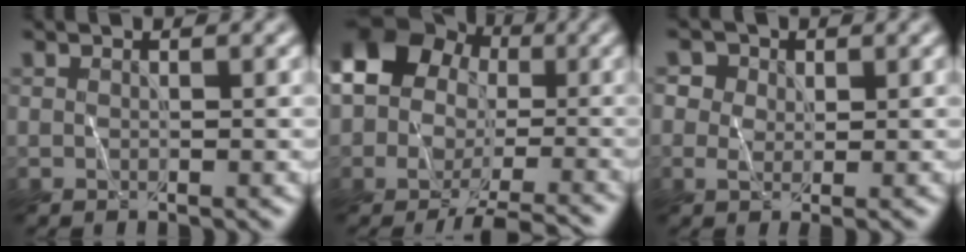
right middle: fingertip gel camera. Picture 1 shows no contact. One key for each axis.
{"total": 11.0, "fx": -2.4, "fy": 8.6, "fz": 6.4, "tx": -0.077, "ty": 0.015, "tz": -0.064}
{"total": 2.9, "fx": 1.0, "fy": 2.2, "fz": 1.7, "tx": -0.024, "ty": 0.012, "tz": 0.002}